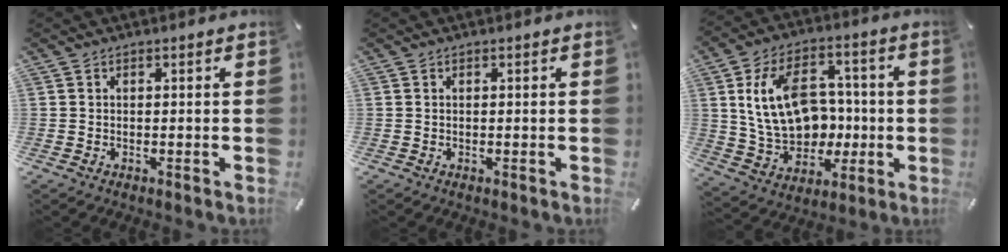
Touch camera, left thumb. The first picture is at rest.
{"total": 0.0}
{"total": 17.6, "force": [1.3, 13.4, 11.4], "torque": [-0.213, 0.003, 0.031]}